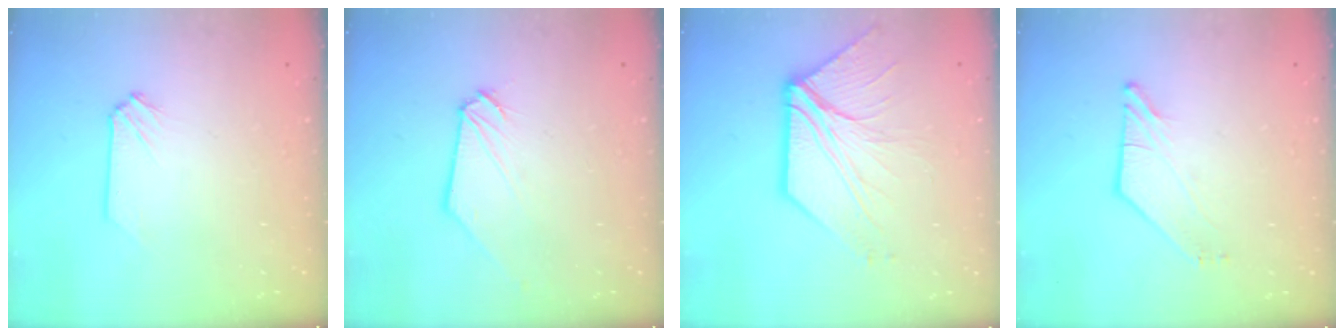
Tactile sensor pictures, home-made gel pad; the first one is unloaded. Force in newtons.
{"total": 0.9, "press": 0.9, "slide": 0.2}
{"total": 9.4, "press": 9.4, "slide": 0.3}
{"total": 3.4, "press": 3.4, "slide": 0.3}